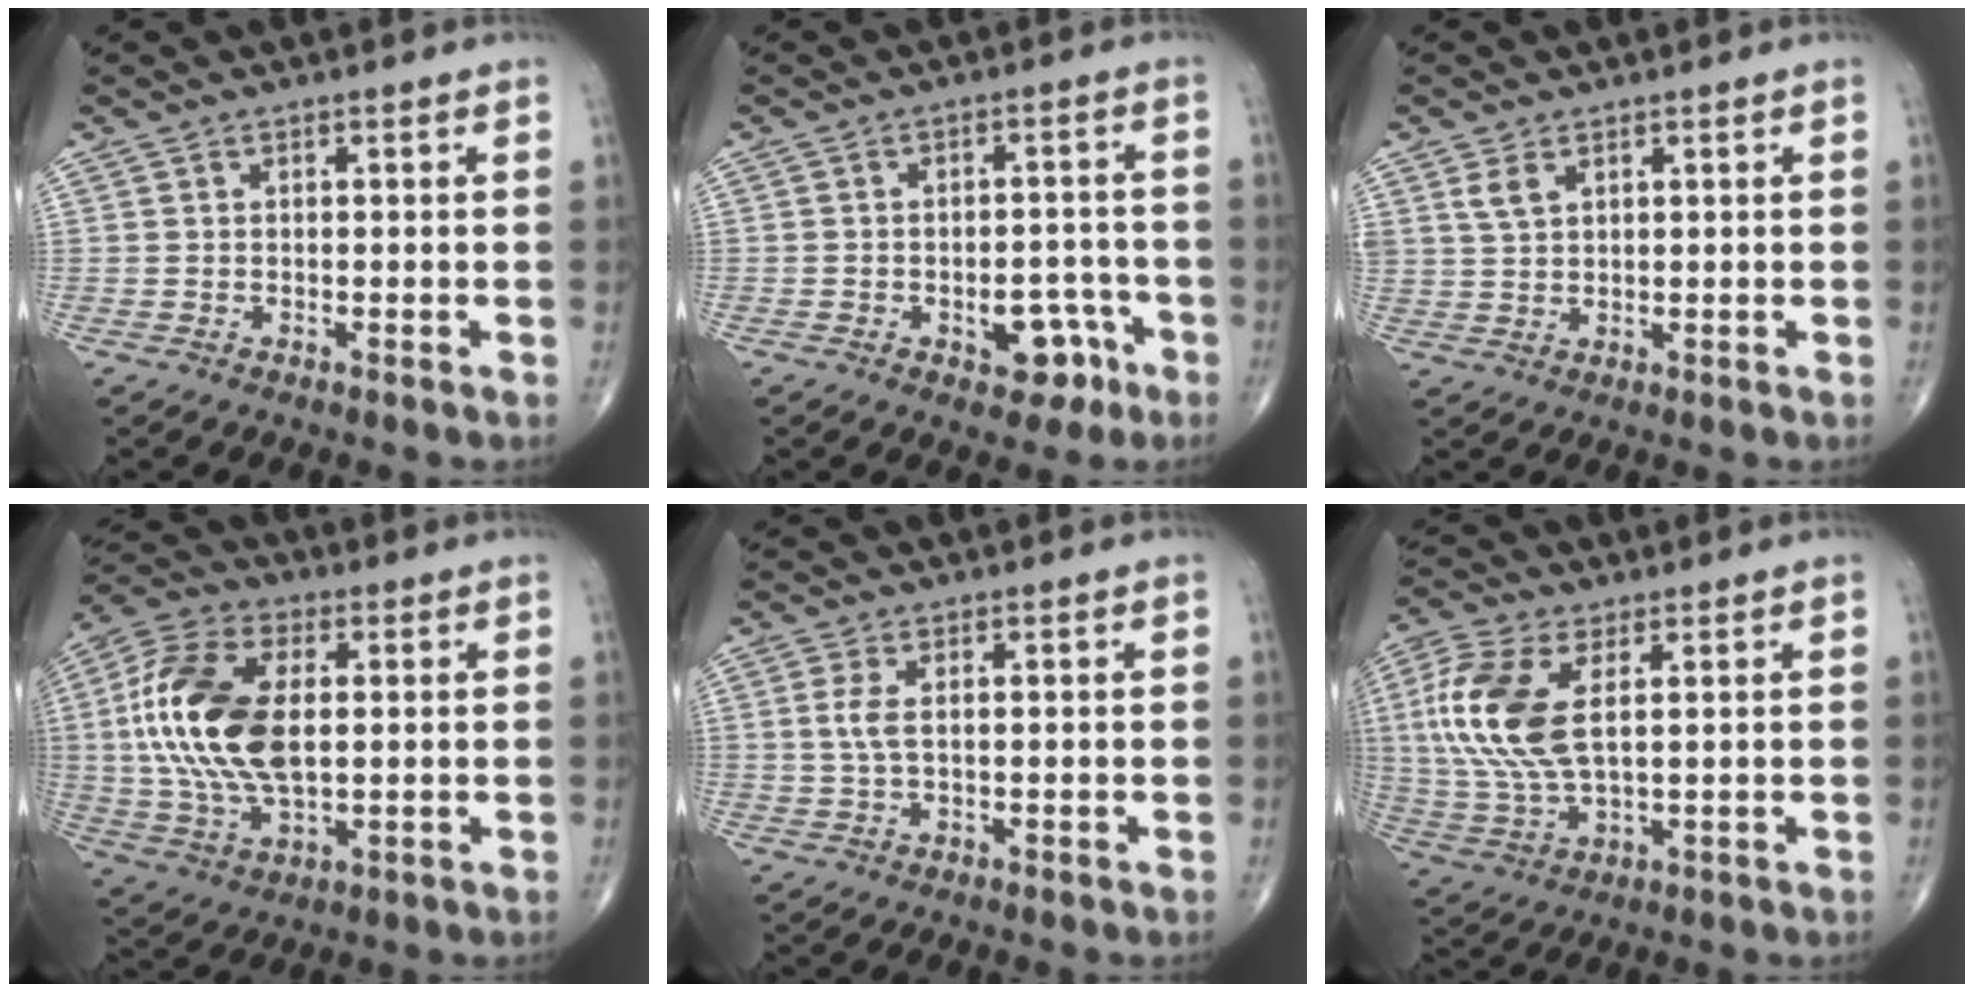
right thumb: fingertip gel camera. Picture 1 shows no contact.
{"total": 7.0, "force": [-3.3, 4.3, 4.4], "torque": [-0.029, 0.034, -0.037]}
{"total": 3.3, "force": [1.8, 1.8, 2.0], "torque": [-0.039, -0.004, 0.045]}
{"total": 19.2, "force": [1.9, 10.2, 16.2], "torque": [-0.340, 0.003, 0.032]}
{"total": 3.0, "force": [0.6, 1.1, 2.8], "torque": [-0.073, 0.003, 0.015]}
{"total": 14.7, "force": [3.3, 7.0, 12.5], "torque": [-0.291, -0.001, 0.068]}